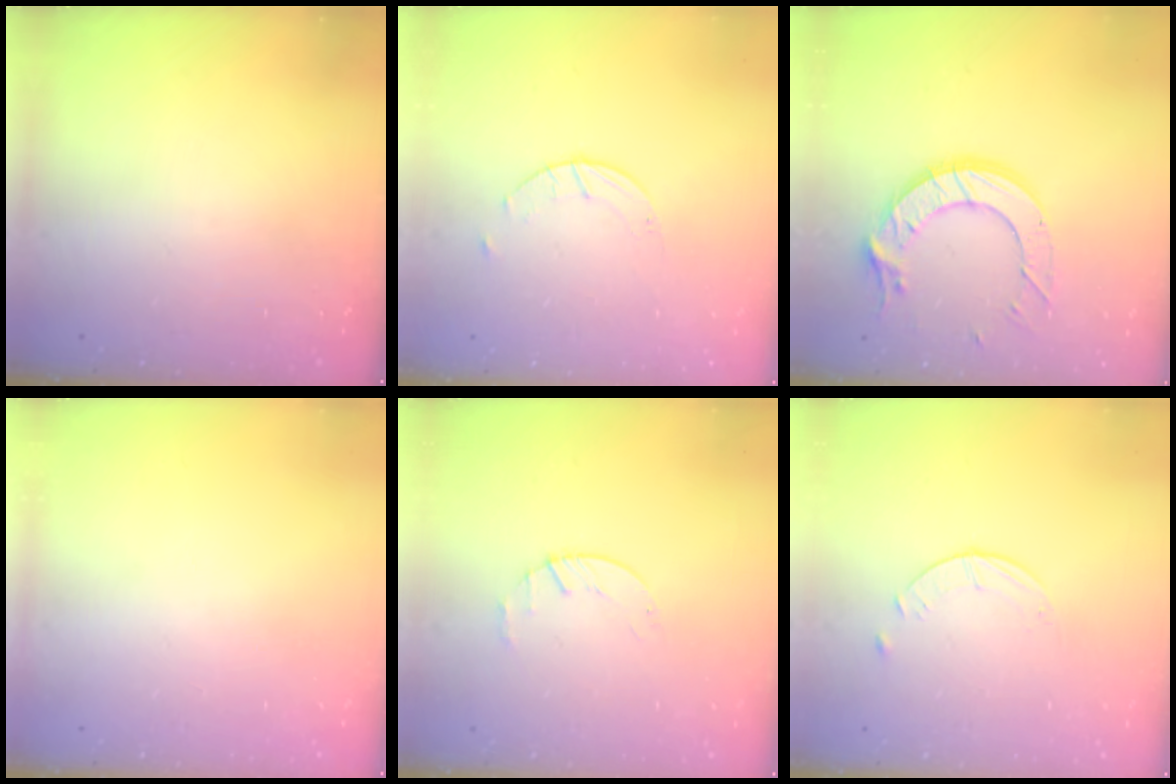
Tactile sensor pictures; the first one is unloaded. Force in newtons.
{"total": 2.0, "press": 2.0, "slide": 0.3}
{"total": 13.4, "press": 13.3, "slide": 0.8}
{"total": 0.0}
{"total": 2.2, "press": 2.2, "slide": 0.3}
{"total": 2.6, "press": 2.5, "slide": 0.3}